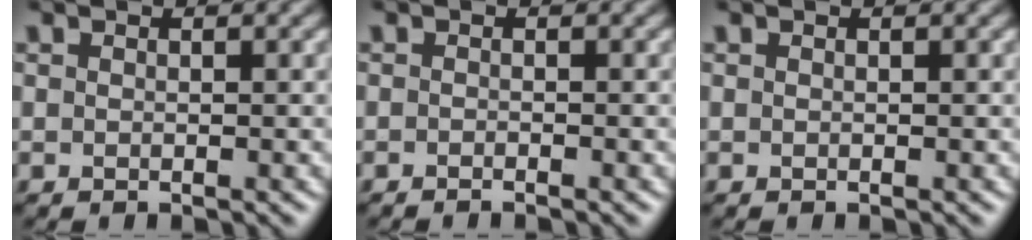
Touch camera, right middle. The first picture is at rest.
{"total": 0.6, "force": [-0.5, 0.1, 0.3], "torque": [-0.003, -0.001, -0.011]}
{"total": 0.0}